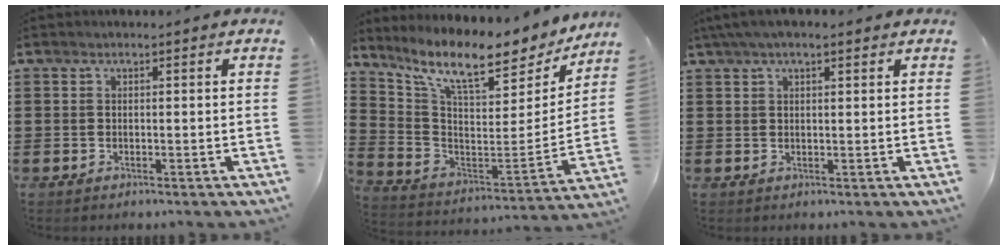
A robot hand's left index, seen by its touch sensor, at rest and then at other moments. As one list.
[{"total": 11.3, "force": [8.9, 1.9, 6.6], "torque": [-0.157, -0.064, 0.148]}, {"total": 3.2, "force": [2.1, 0.9, 2.3], "torque": [-0.048, 0.007, 0.039]}]